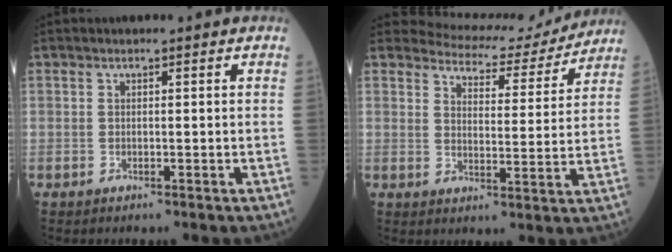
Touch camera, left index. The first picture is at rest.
{"total": 10.5, "force": [10.3, 2.0, 0.3], "torque": [-0.001, -0.011, 0.124]}